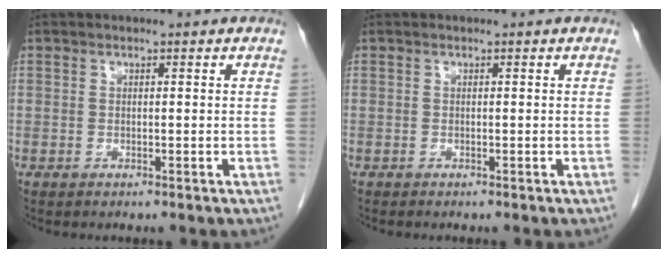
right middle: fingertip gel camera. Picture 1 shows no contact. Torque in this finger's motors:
{"motor_torque": [-0.34, -0.26, -0.05, -0.03]}